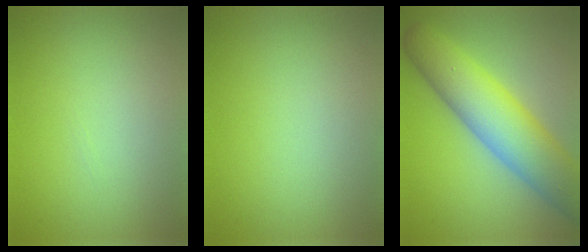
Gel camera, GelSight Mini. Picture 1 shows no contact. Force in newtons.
{"total": 0.0}
{"total": 9.1, "press": 9.1, "slide": 0.4}